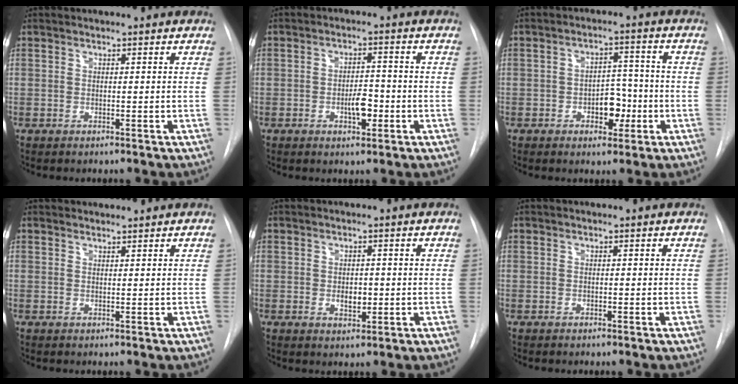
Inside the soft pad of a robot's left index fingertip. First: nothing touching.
{"total": 4.0, "force": [-1.4, 1.7, 3.3], "torque": [-0.049, 0.005, -0.018]}
{"total": 5.3, "force": [-1.9, 3.2, 3.8], "torque": [-0.048, 0.013, -0.026]}
{"total": 1.7, "force": [1.7, 0.2, -0.1], "torque": [-0.005, 0.014, 0.031]}
{"total": 2.3, "force": [-0.1, 1.5, 1.8], "torque": [-0.027, -0.002, 0.002]}
{"total": 0.0}